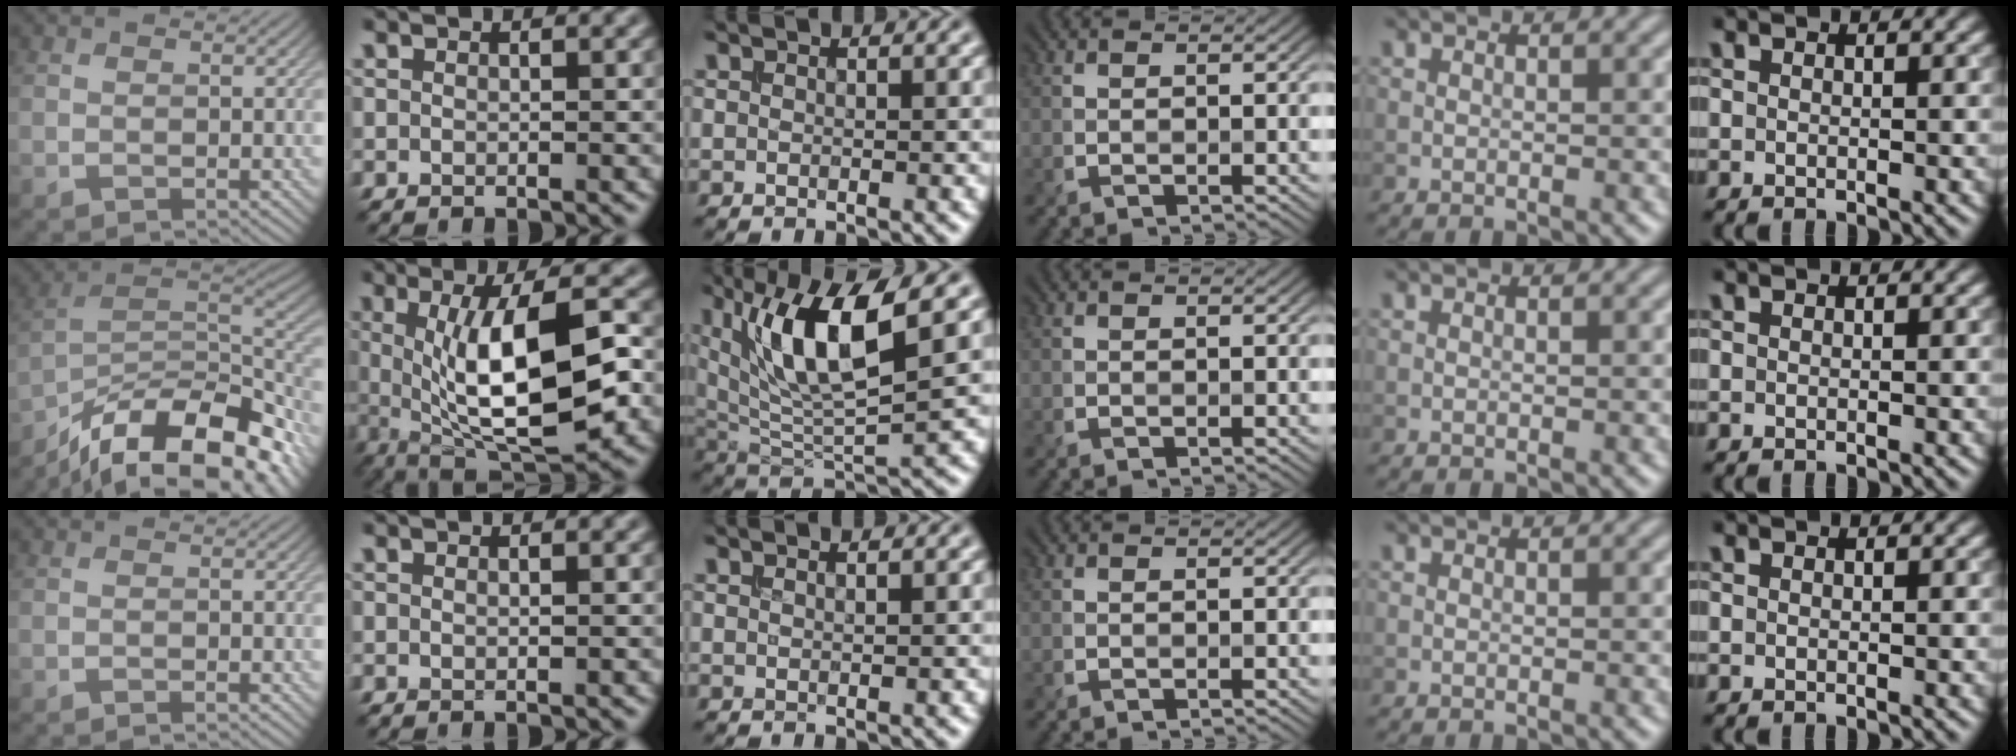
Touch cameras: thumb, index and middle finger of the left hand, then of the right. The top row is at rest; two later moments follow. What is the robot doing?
{"motion": "insert", "object": "bucket"}